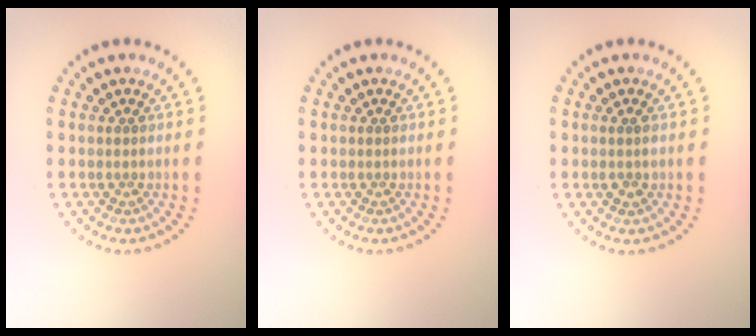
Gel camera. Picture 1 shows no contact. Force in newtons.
{"total": 0.0}
{"total": 1.0, "press": 0.9, "slide": 0.4}